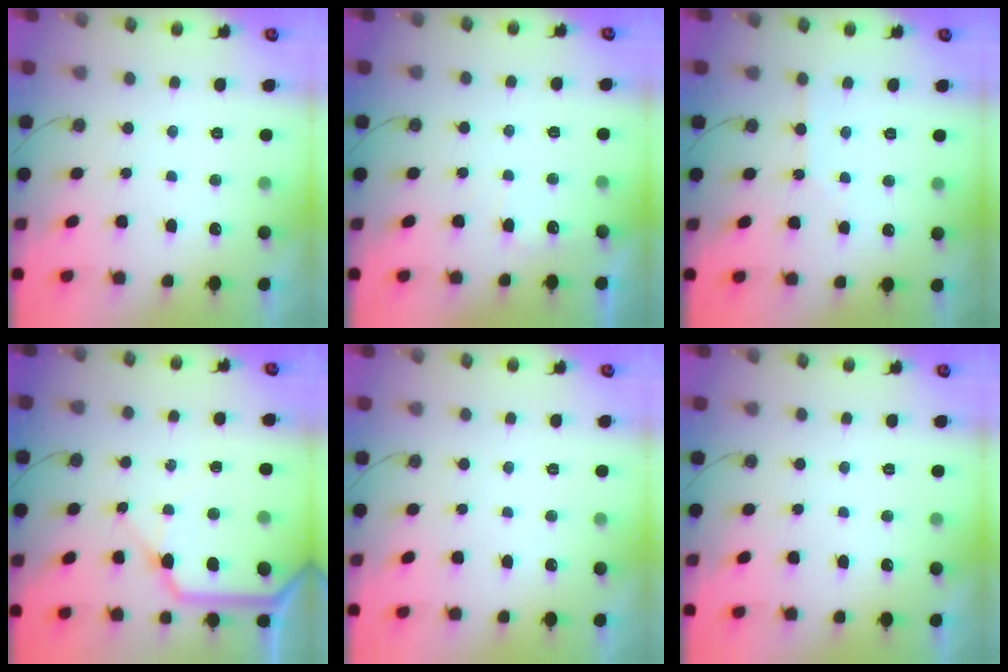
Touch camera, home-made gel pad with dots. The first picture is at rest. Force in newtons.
{"total": 3.0, "press": 3.0, "slide": 0.3}
{"total": 3.1, "press": 3.0, "slide": 0.5}
{"total": 11.2, "press": 11.1, "slide": 1.3}
{"total": 0.0}
{"total": 0.0}